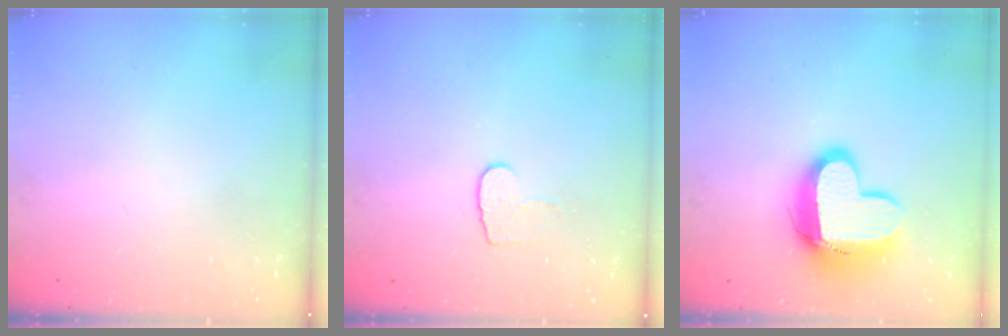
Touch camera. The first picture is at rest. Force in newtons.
{"total": 6.6, "press": 6.6, "slide": 0.6}
{"total": 14.3, "press": 14.3, "slide": 1.2}